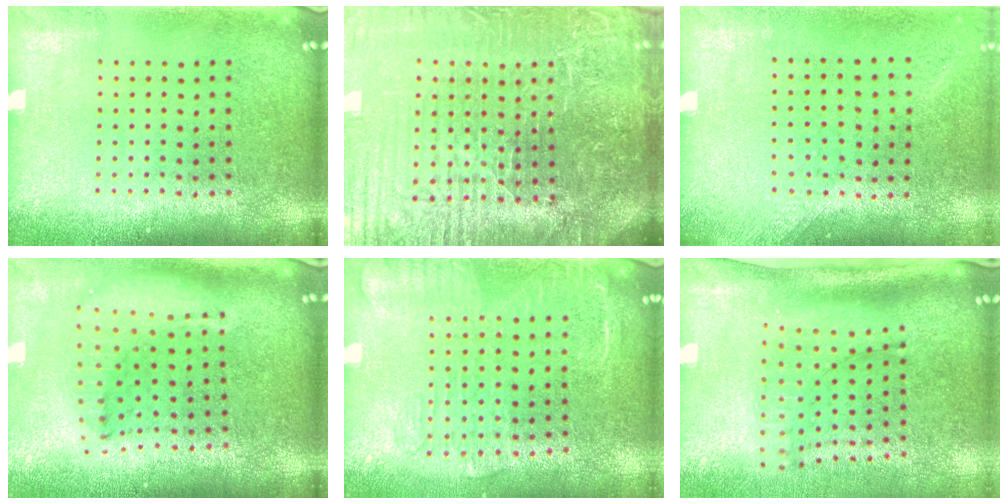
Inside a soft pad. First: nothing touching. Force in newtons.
{"total": 7.2, "press": 6.4, "slide": 3.3}
{"total": 1.3, "press": 1.1, "slide": 0.8}
{"total": 2.2, "press": 1.7, "slide": 1.4}
{"total": 1.9, "press": 1.6, "slide": 1.0}
{"total": 2.0, "press": 1.5, "slide": 1.3}